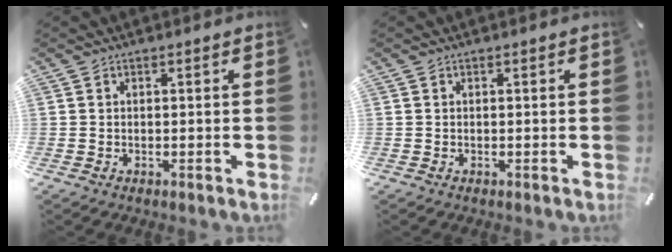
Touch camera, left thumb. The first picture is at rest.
{"total": 0.0}